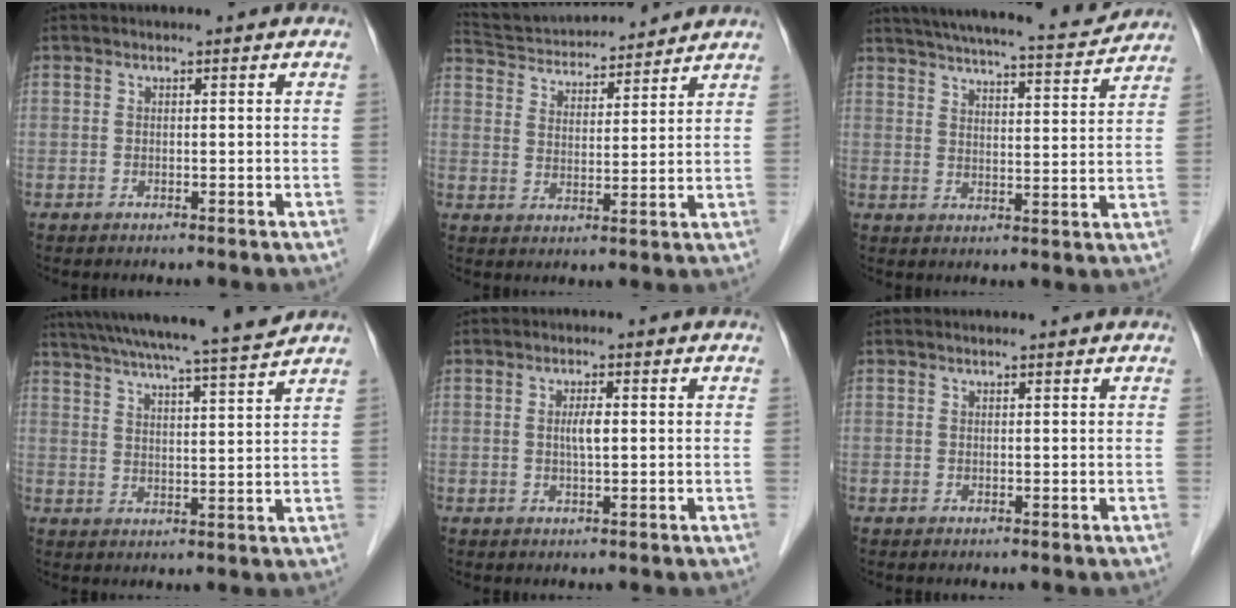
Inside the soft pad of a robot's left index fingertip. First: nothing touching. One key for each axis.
{"total": 14.6, "fx": 13.8, "fy": 2.5, "fz": 4.0, "tx": -0.077, "ty": 0.029, "tz": 0.225}
{"total": 18.4, "fx": 17.0, "fy": 1.9, "fz": 6.8, "tx": -0.111, "ty": -0.004, "tz": 0.230}
{"total": 17.4, "fx": 15.7, "fy": -1.1, "fz": 7.3, "tx": -0.132, "ty": -0.010, "tz": 0.227}
{"total": 2.1, "fx": -0.1, "fy": 0.3, "fz": 2.1, "tx": -0.040, "ty": -0.003, "tz": -0.001}
{"total": 1.0, "fx": 0.9, "fy": 0.0, "fz": 0.3, "tx": -0.009, "ty": 0.005, "tz": 0.012}